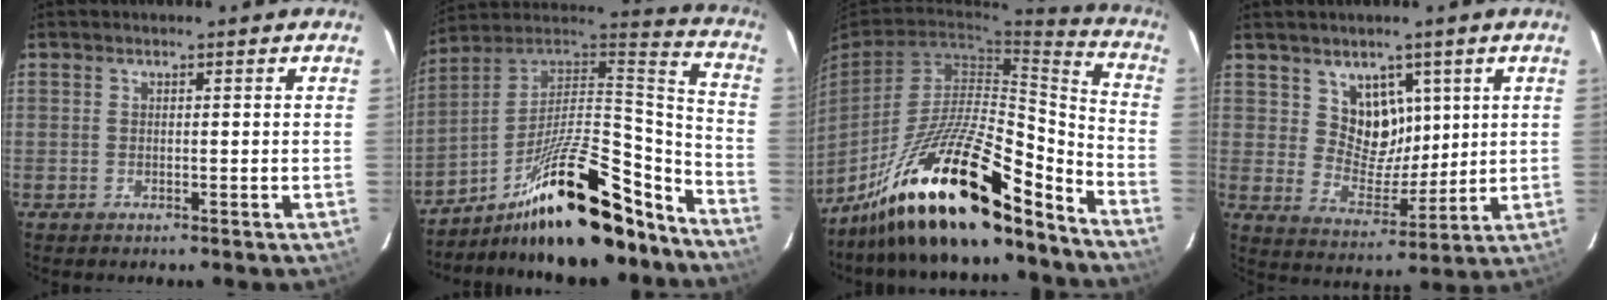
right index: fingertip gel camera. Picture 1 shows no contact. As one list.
[{"total": 26.2, "force": [-18.8, 7.8, 16.4], "torque": [-0.249, 0.010, -0.302]}, {"total": 22.4, "force": [-17.2, 4.3, 13.7], "torque": [-0.235, -0.015, -0.294]}, {"total": 8.2, "force": [3.8, 6.5, 3.2], "torque": [-0.048, -0.008, 0.077]}]